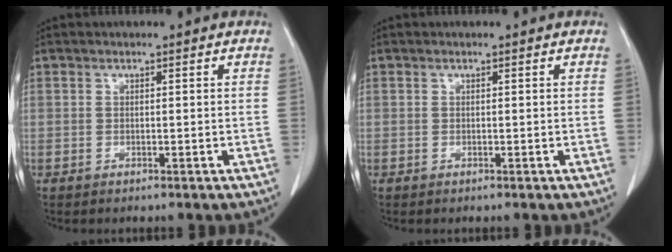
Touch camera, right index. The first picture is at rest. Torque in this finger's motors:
{"motor_torque": [-0.03, 0.05, -0.01, 0.00]}